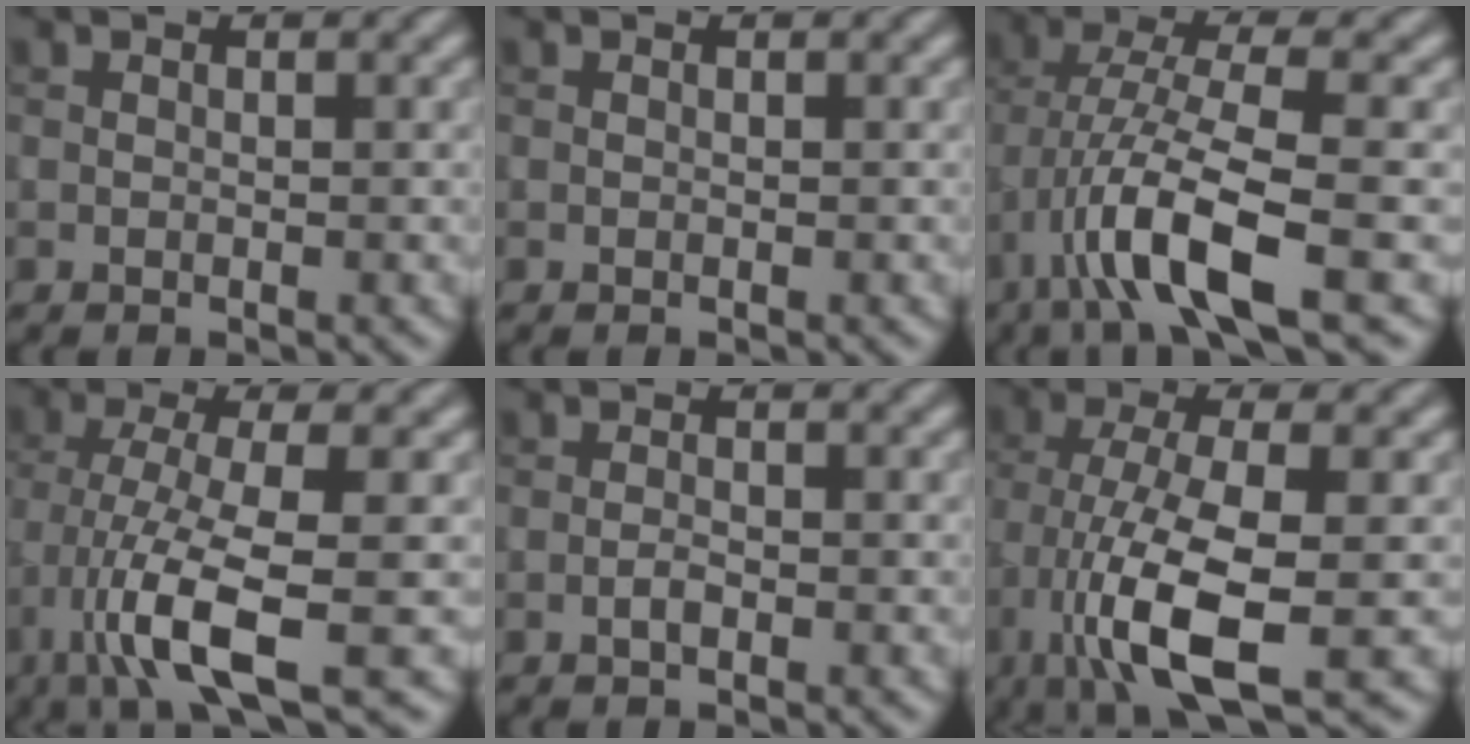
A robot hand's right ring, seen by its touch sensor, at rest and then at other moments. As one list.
[{"total": 0.0}, {"total": 8.1, "force": [-3.0, 1.9, 7.3], "torque": [-0.135, 0.006, -0.059]}, {"total": 7.8, "force": [-3.0, 1.6, 7.0], "torque": [-0.131, -0.007, -0.060]}, {"total": 0.9, "force": [-0.4, 0.3, 0.8], "torque": [-0.017, 0.000, -0.009]}, {"total": 9.4, "force": [-3.1, 2.7, 8.4], "torque": [-0.163, -0.005, -0.058]}]